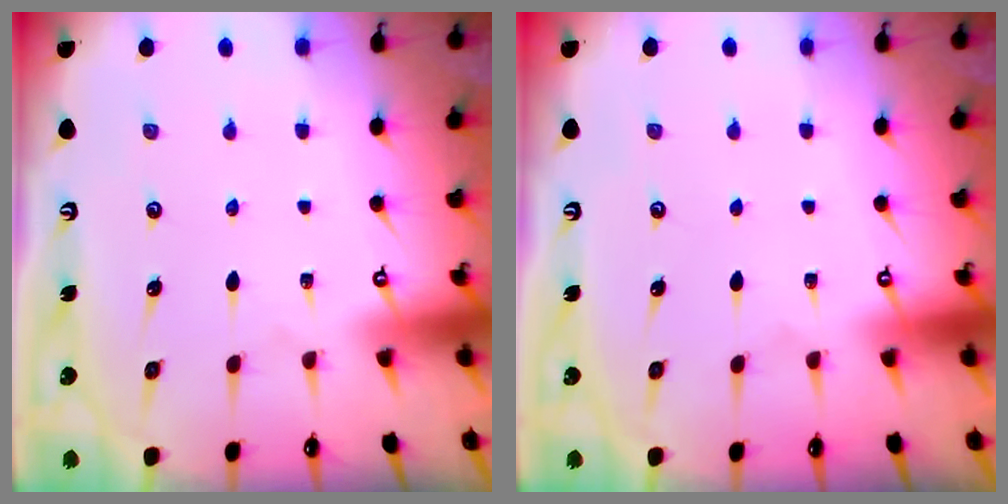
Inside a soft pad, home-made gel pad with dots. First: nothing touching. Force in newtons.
{"total": 0.0}